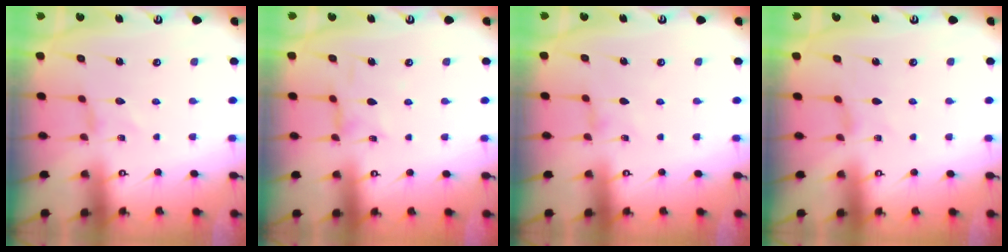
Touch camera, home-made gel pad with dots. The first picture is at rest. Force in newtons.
{"total": 1.7, "press": 1.6, "slide": 0.4}
{"total": 0.6, "press": 0.5, "slide": 0.2}
{"total": 0.8, "press": 0.8, "slide": 0.2}